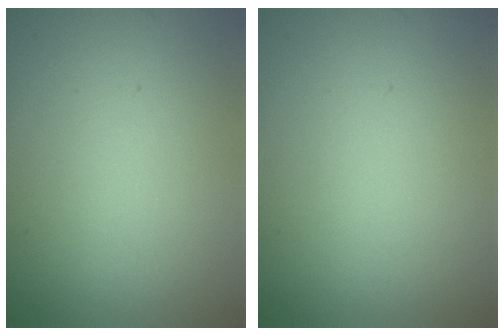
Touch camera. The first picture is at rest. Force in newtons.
{"total": 0.0}